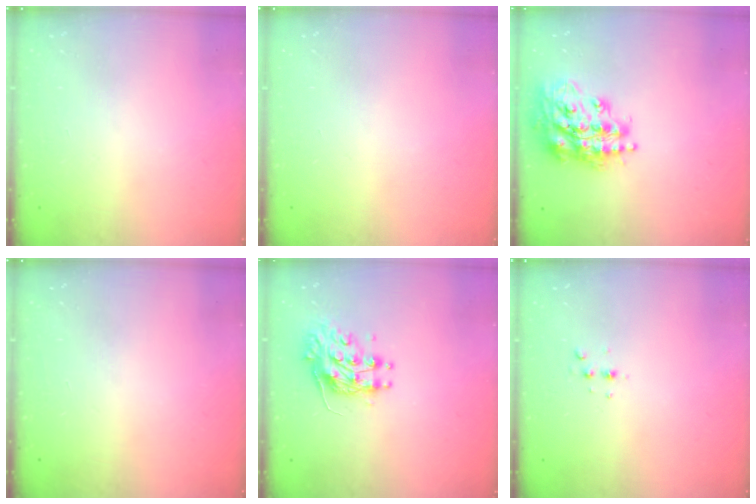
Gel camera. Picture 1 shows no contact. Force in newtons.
{"total": 0.0}
{"total": 17.7, "press": 17.6, "slide": 1.5}
{"total": 0.0}
{"total": 10.0, "press": 10.0, "slide": 0.0}
{"total": 2.8, "press": 2.8, "slide": 0.7}